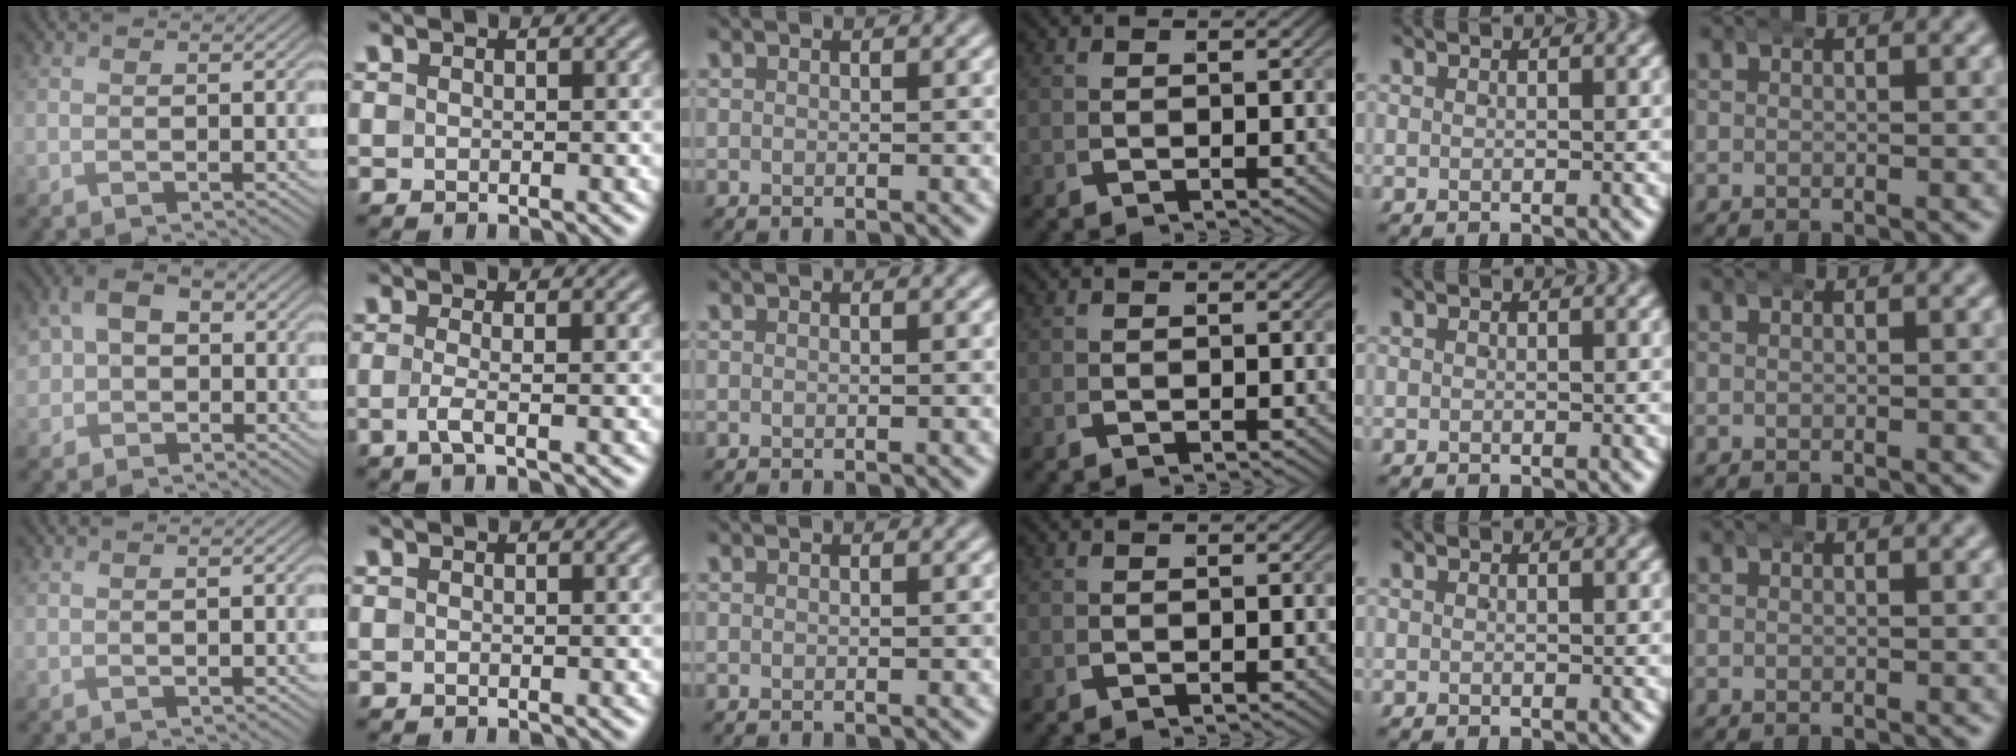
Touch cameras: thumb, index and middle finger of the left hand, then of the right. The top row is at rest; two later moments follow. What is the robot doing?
{"motion": "wrap", "object": "aluminum foil"}